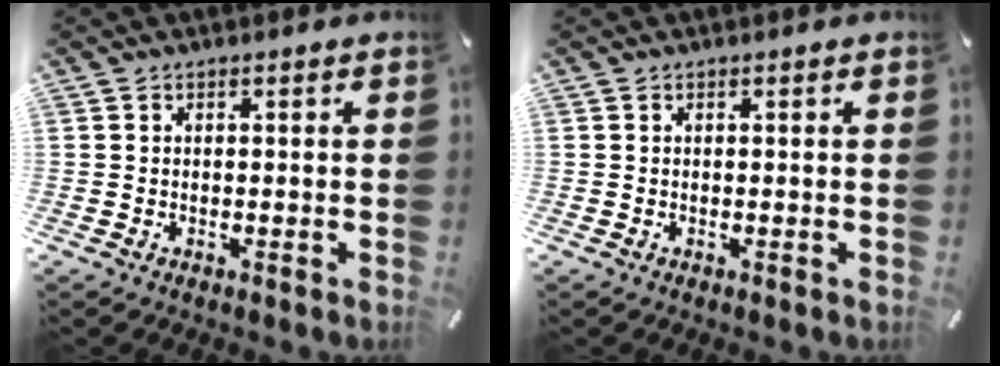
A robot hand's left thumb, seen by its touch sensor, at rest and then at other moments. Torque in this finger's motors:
{"motor_torque": [0.00, 0.00, 0.00, 0.00, 0.00]}